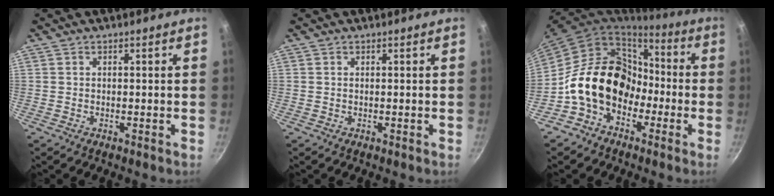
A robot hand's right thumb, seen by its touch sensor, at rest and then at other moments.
{"total": 0.0}
{"total": 17.7, "force": [-4.1, 13.5, 10.6], "torque": [-0.141, 0.067, -0.079]}